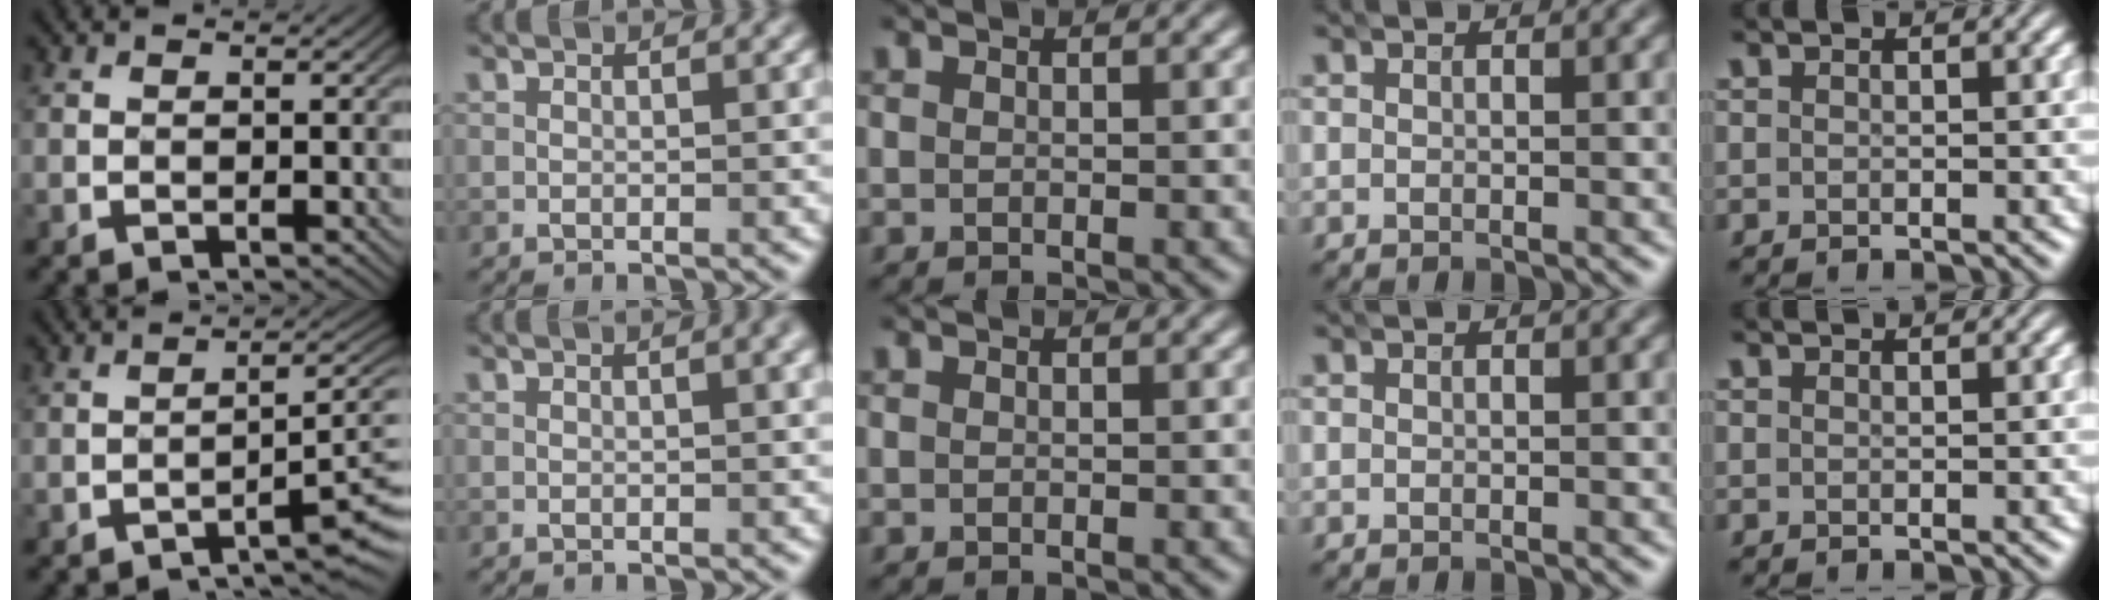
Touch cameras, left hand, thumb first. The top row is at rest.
{"thumb": {"total": 5.3, "force": [-2.9, 1.2, 4.3], "torque": [-0.052, 0.014, -0.045]}, "index": {"total": 3.0, "force": [1.3, 1.2, 2.4], "torque": [-0.016, 0.017, 0.006]}, "little": {"total": 1.3, "force": [1.2, 0.2, 0.4], "torque": [-0.008, -0.003, 0.008]}}